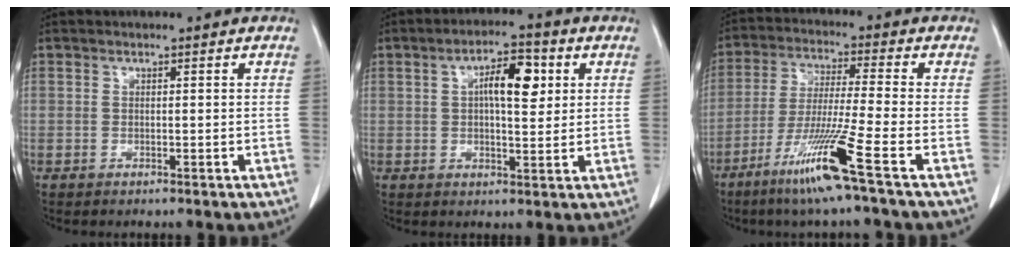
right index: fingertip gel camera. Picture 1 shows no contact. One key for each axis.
{"total": 7.4, "fx": 2.0, "fy": 2.5, "fz": 6.7, "tx": -0.109, "ty": 0.013, "tz": 0.031}
{"total": 11.8, "fx": -6.5, "fy": -2.0, "fz": 9.7, "tx": -0.185, "ty": -0.038, "tz": -0.129}